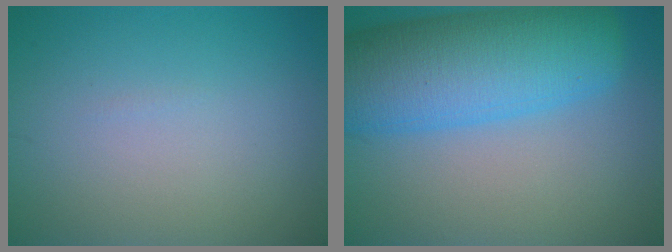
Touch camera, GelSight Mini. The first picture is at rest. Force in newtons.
{"total": 11.4, "press": 11.4, "slide": 0.6}